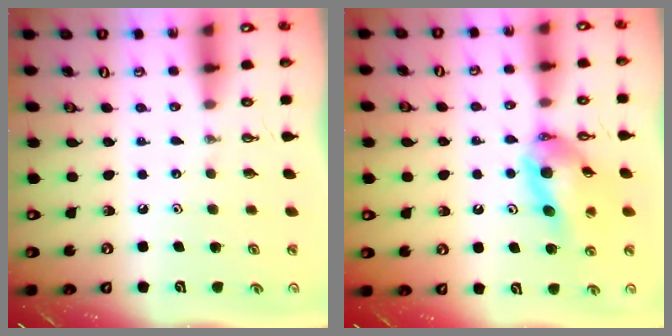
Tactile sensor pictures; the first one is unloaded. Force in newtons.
{"total": 12.2, "press": 12.1, "slide": 1.8}